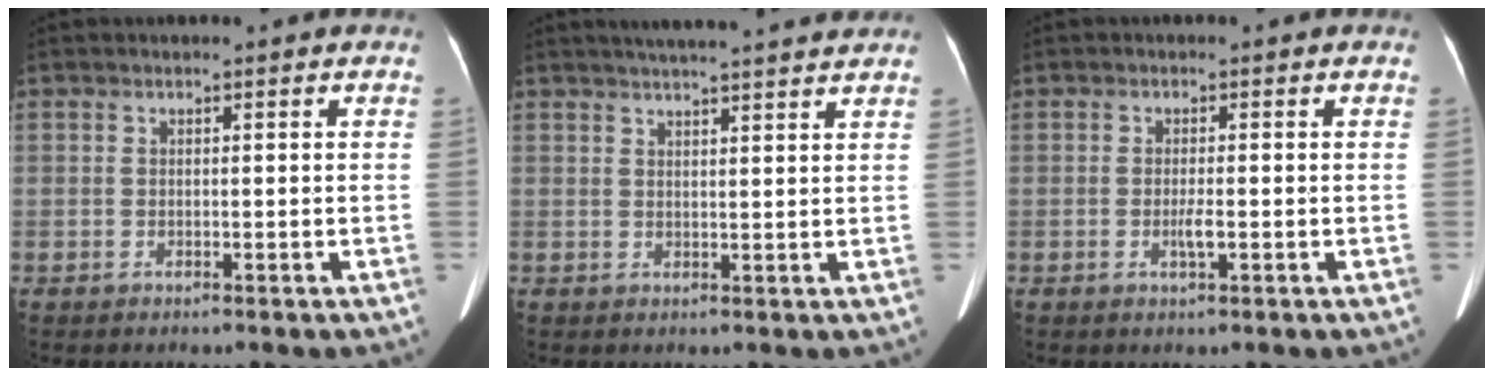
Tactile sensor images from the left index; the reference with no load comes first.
{"total": 11.2, "force": [10.0, 0.2, 5.0], "torque": [-0.072, 0.023, 0.125]}
{"total": 1.8, "force": [-0.5, 0.2, 1.7], "torque": [-0.035, -0.003, -0.009]}